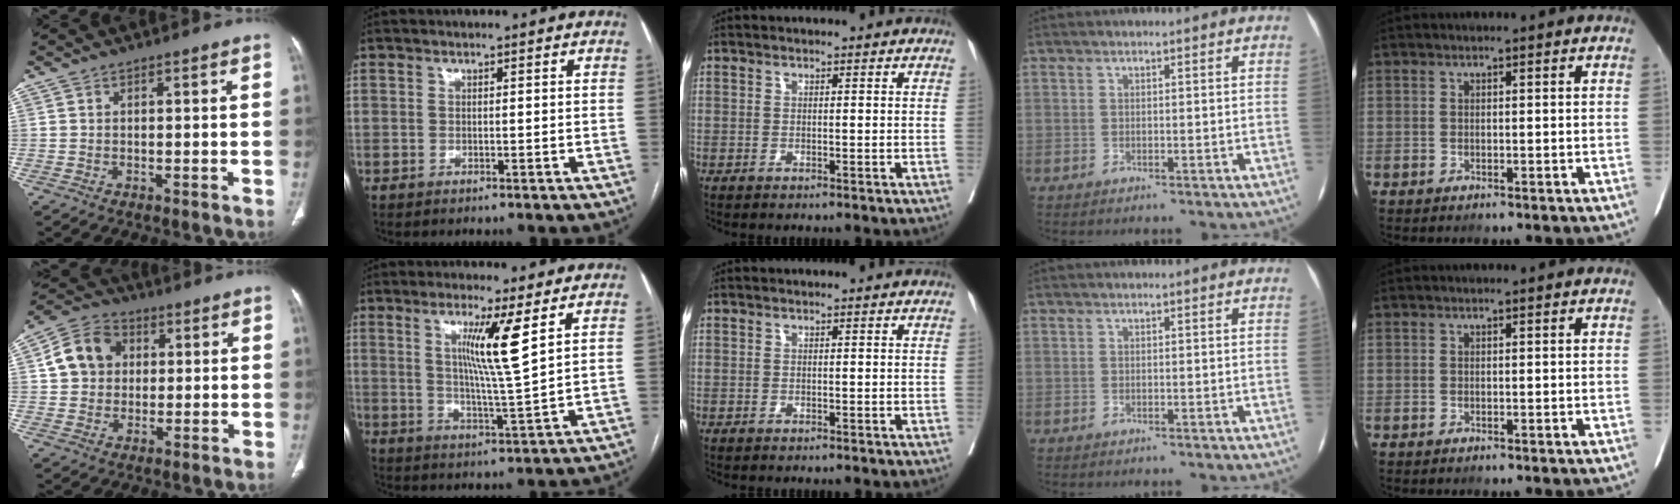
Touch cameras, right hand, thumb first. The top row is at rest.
{"thumb": {"total": 9.9, "force": [1.6, 8.5, 4.9], "torque": [-0.070, 0.012, 0.019]}, "index": {"total": 8.4, "force": [3.5, -1.0, 7.6], "torque": [-0.133, -0.017, 0.064]}}